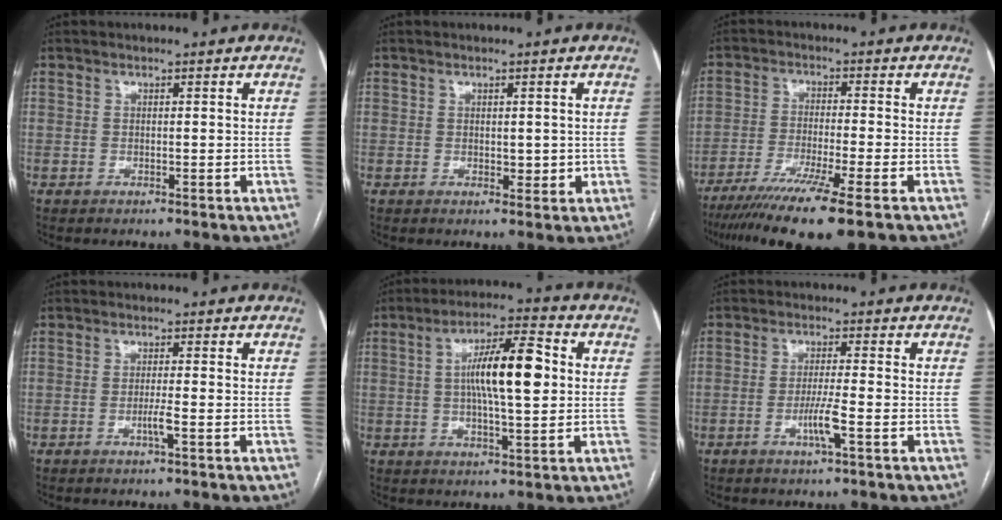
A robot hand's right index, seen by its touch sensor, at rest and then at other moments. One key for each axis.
{"total": 1.9, "fx": 0.2, "fy": 1.3, "fz": 1.4, "tx": -0.016, "ty": -0.001, "tz": 0.009}
{"total": 12.8, "fx": -8.8, "fy": -0.5, "fz": 9.3, "tx": -0.166, "ty": -0.035, "tz": -0.143}
{"total": 1.8, "fx": -0.7, "fy": -0.3, "fz": 1.7, "tx": -0.033, "ty": -0.002, "tz": -0.011}
{"total": 11.4, "fx": 1.3, "fy": 2.2, "fz": 11.2, "tx": -0.195, "ty": 0.019, "tz": 0.017}
{"total": 4.0, "fx": -1.5, "fy": -0.4, "fz": 3.7, "tx": -0.071, "ty": -0.006, "tz": -0.028}